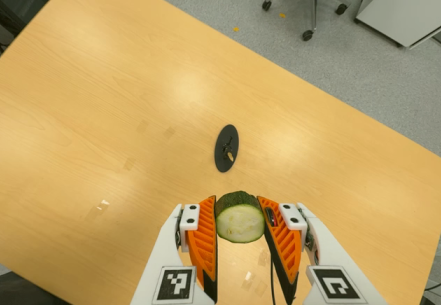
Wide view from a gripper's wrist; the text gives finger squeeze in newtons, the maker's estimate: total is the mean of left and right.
{"total": 10.3, "left": 9.7, "right": 10.9}